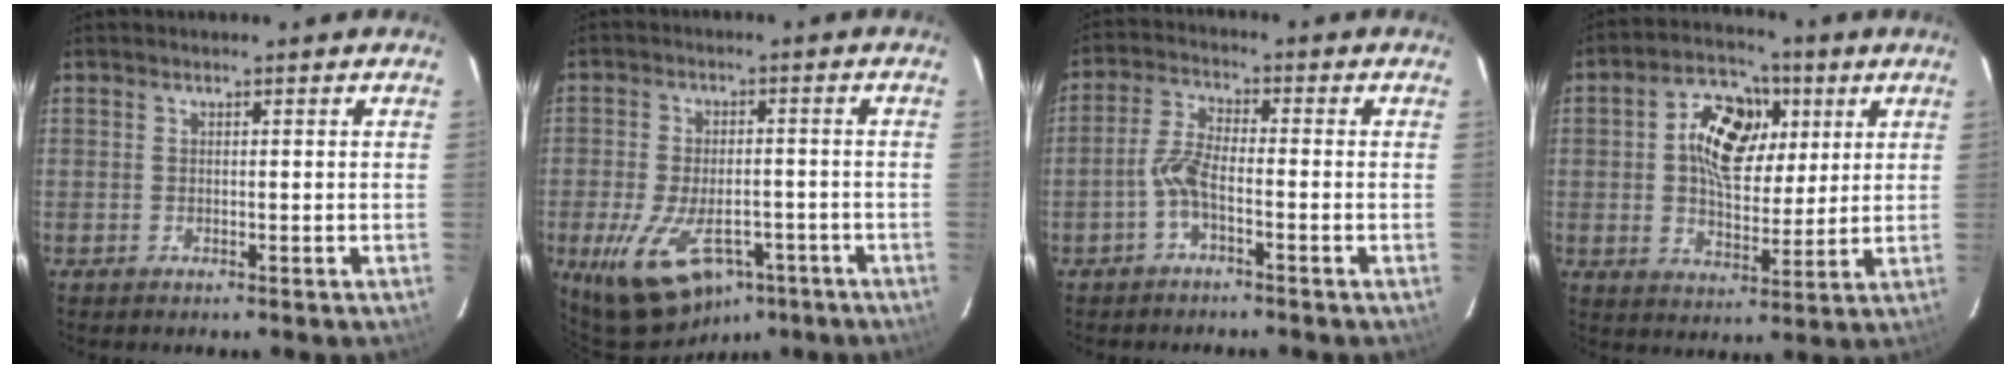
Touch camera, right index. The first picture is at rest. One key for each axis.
{"total": 14.3, "fx": -7.7, "fy": 7.9, "fz": 9.0, "tx": -0.185, "ty": -0.019, "tz": -0.115}
{"total": 4.3, "fx": -2.2, "fy": 1.2, "fz": 3.6, "tx": -0.085, "ty": 0.011, "tz": -0.046}
{"total": 13.2, "fx": 3.5, "fy": 8.4, "fz": 9.5, "tx": -0.164, "ty": 0.028, "tz": 0.057}